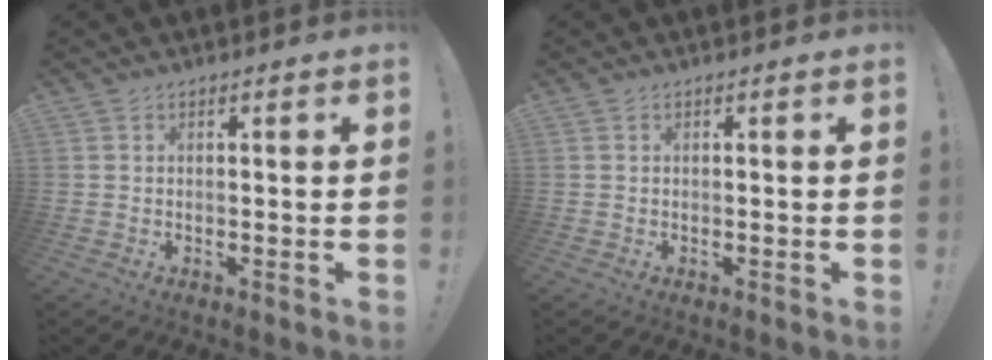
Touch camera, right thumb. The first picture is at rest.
{"total": 0.0}